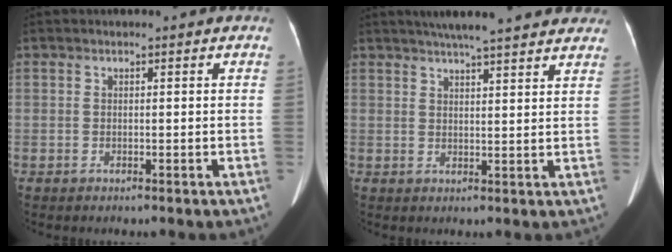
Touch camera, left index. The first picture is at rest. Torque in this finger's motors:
{"motor_torque": [0.29, -0.46, 0.01, 0.02]}